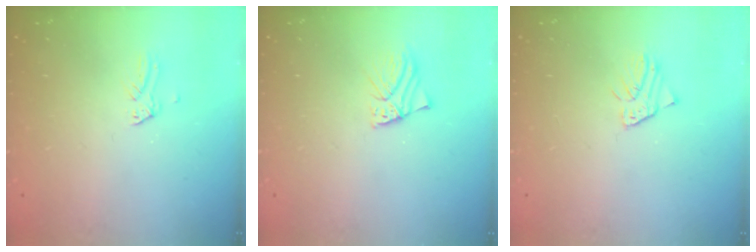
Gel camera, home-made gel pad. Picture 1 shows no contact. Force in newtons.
{"total": 2.1, "press": 2.1, "slide": 0.2}
{"total": 1.5, "press": 1.5, "slide": 0.1}